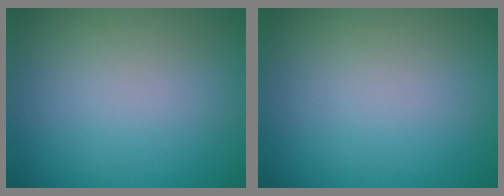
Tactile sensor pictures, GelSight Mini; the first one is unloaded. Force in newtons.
{"total": 0.0}